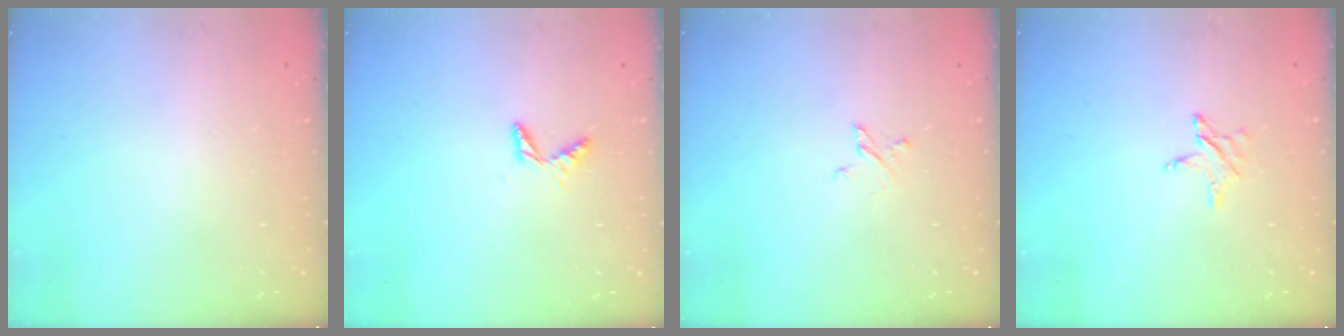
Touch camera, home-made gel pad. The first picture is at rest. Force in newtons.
{"total": 4.6, "press": 4.6, "slide": 0.5}
{"total": 2.4, "press": 2.4, "slide": 0.2}
{"total": 3.2, "press": 3.2, "slide": 0.3}